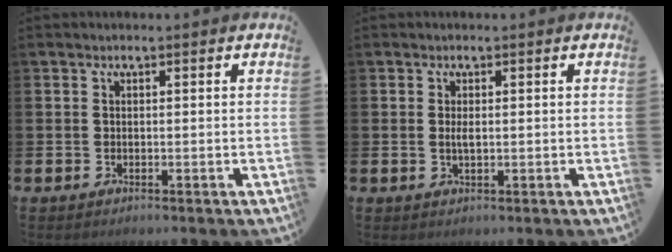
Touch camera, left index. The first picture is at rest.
{"total": 1.3, "force": [0.1, 0.5, 1.2], "torque": [-0.022, 0.002, 0.000]}